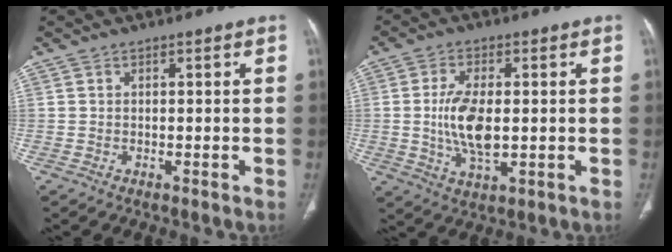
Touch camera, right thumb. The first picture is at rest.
{"total": 9.4, "force": [-0.2, 4.4, 8.3], "torque": [-0.165, -0.008, 0.001]}